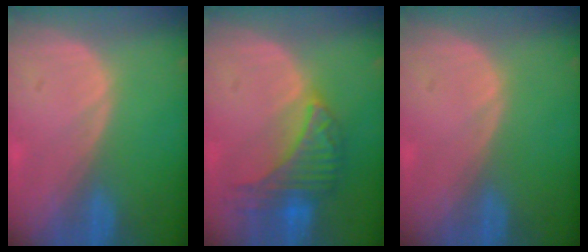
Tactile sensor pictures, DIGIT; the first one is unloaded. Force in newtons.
{"total": 7.2, "press": 7.2, "slide": 0.1}
{"total": 0.0}